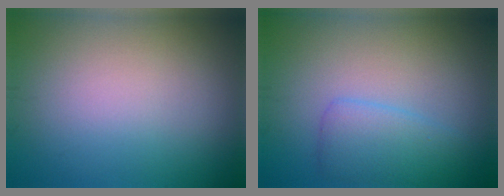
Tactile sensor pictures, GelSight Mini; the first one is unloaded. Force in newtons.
{"total": 3.0, "press": 3.0, "slide": 0.2}